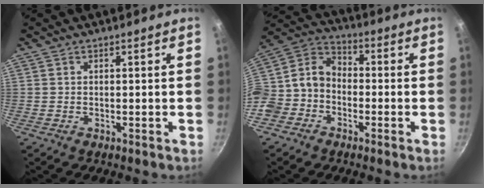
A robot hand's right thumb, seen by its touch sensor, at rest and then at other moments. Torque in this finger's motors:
{"motor_torque": [0.19, 0.20, 0.20, -0.07, 0.16]}